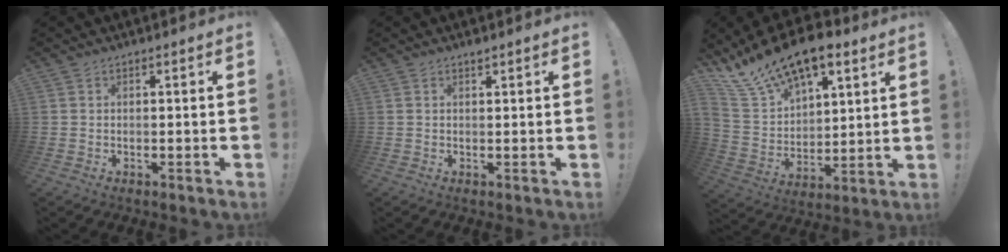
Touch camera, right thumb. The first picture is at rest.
{"total": 1.0, "force": [0.9, 0.0, 0.2], "torque": [0.004, -0.005, 0.017]}
{"total": 17.0, "force": [13.3, 7.5, 7.6], "torque": [-0.150, -0.095, 0.247]}